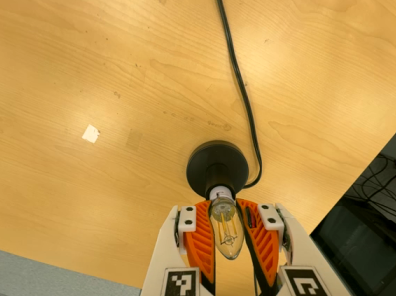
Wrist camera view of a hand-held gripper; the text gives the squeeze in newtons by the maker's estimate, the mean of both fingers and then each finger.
{"total": 26.8, "left": 25.5, "right": 28.1}